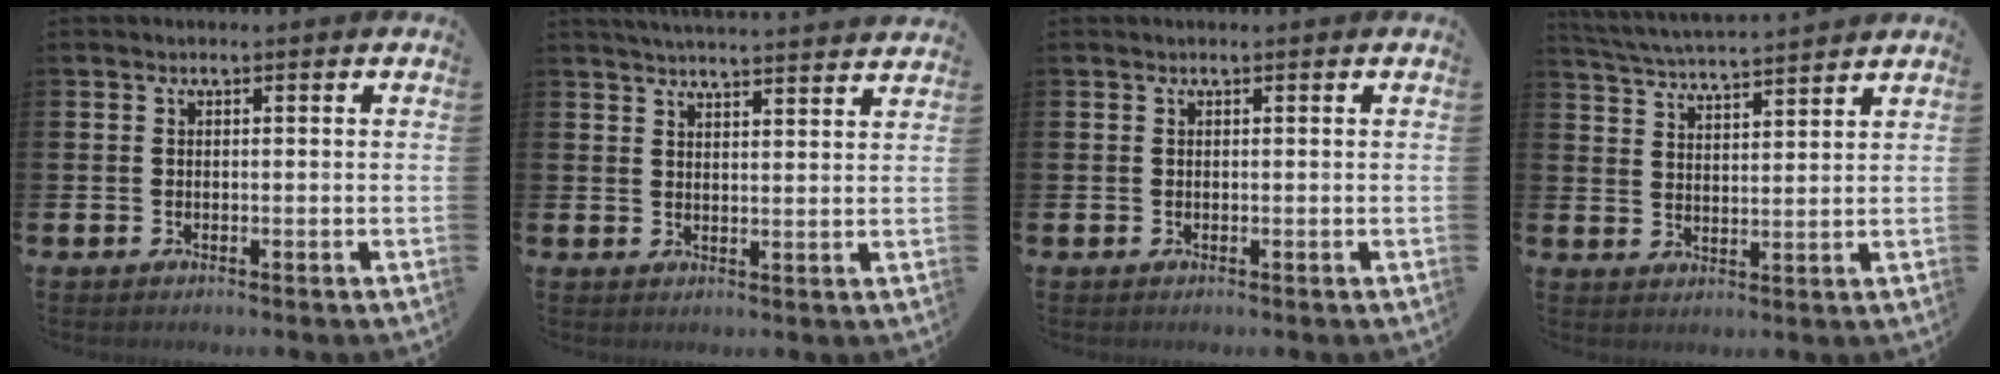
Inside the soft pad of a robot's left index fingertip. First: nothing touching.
{"total": 4.3, "force": [4.2, -0.6, 0.3], "torque": [-0.013, -0.027, 0.075]}
{"total": 0.0}
{"total": 5.0, "force": [4.9, -0.1, 0.7], "torque": [-0.036, -0.033, 0.087]}